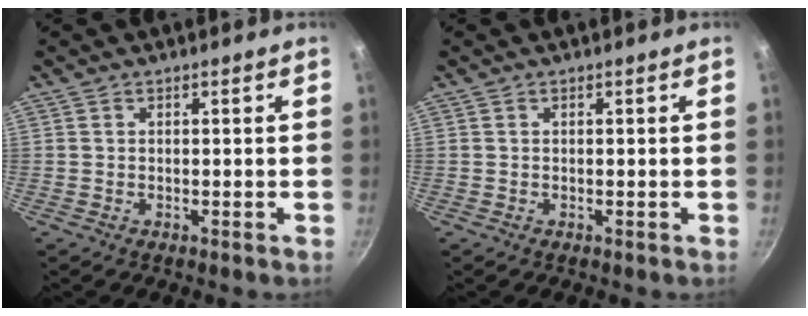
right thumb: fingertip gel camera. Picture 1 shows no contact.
{"total": 0.0}